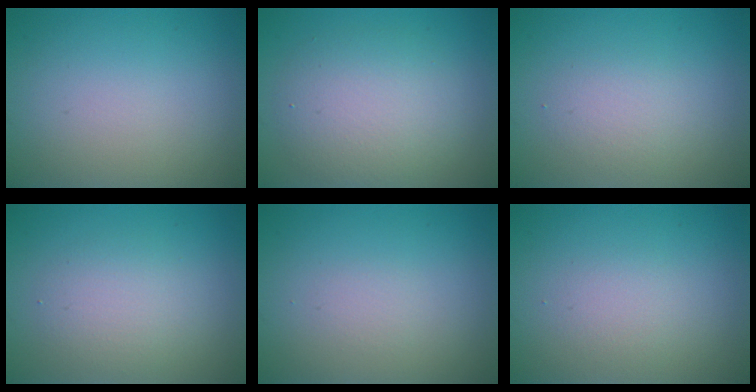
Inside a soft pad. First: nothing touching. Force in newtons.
{"total": 4.9, "press": 4.8, "slide": 0.3}
{"total": 1.9, "press": 1.9, "slide": 0.1}
{"total": 2.6, "press": 2.6, "slide": 0.2}
{"total": 0.8, "press": 0.8, "slide": 0.1}
{"total": 1.5, "press": 1.5, "slide": 0.1}